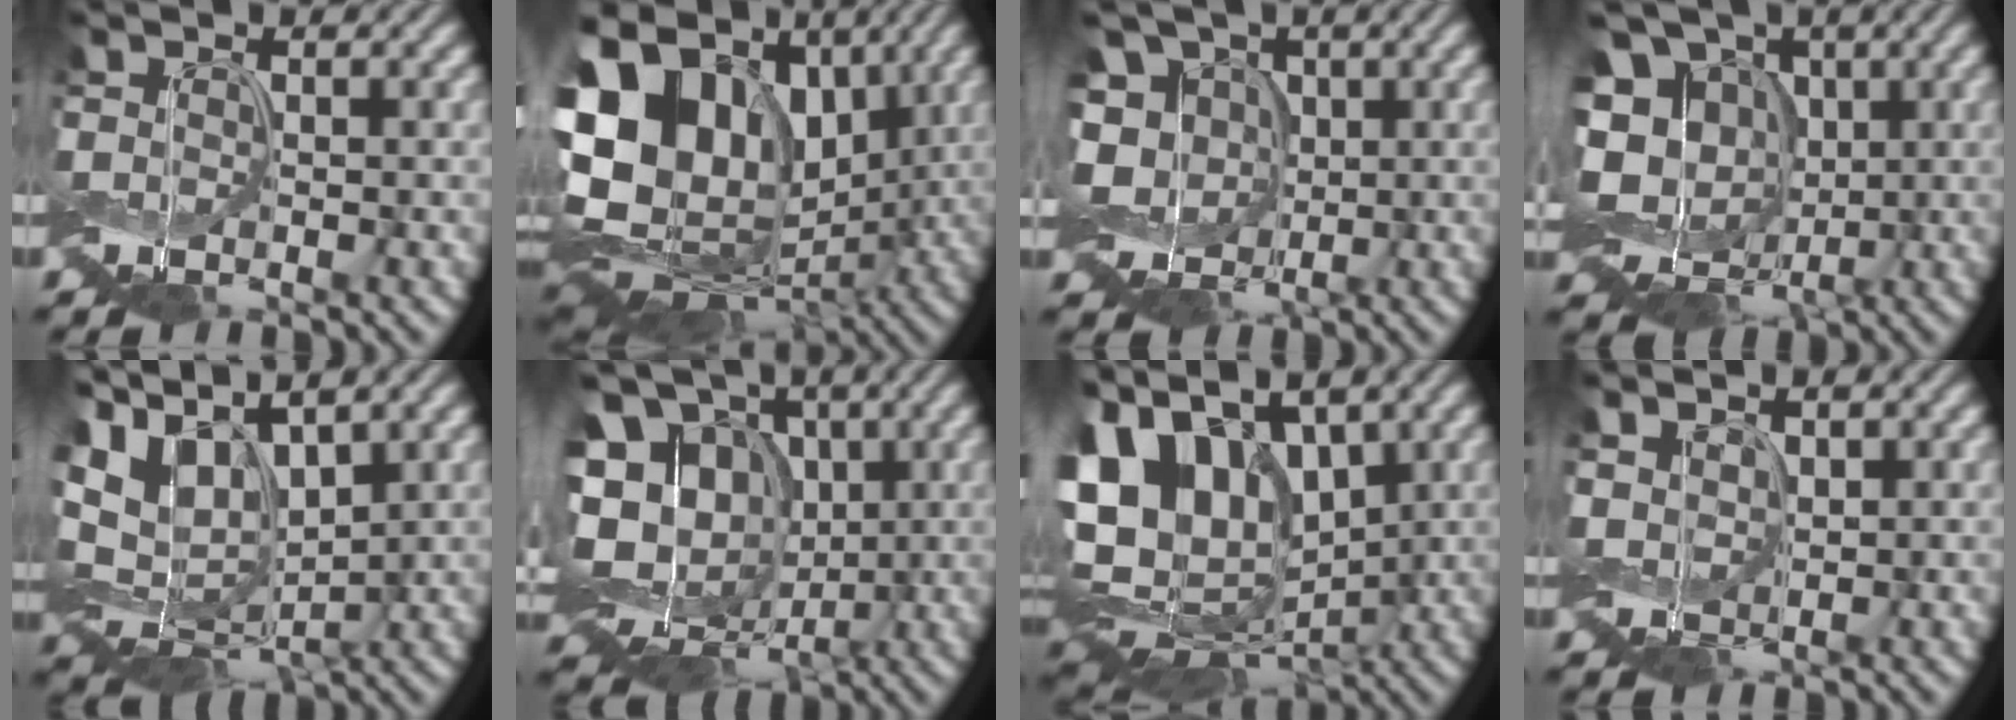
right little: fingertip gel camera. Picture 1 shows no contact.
{"total": 17.1, "force": [2.2, 12.9, 11.1], "torque": [-0.198, 0.018, 0.050]}
{"total": 11.6, "force": [1.1, 9.8, 6.2], "torque": [-0.138, 0.011, -0.004]}
{"total": 15.6, "force": [2.2, 12.7, 8.8], "torque": [-0.209, 0.003, 0.033]}
{"total": 11.4, "force": [4.0, 7.0, 8.0], "torque": [-0.160, 0.015, 0.078]}
{"total": 17.2, "force": [2.8, 13.5, 10.2], "torque": [-0.225, 0.015, 0.047]}
{"total": 14.9, "force": [1.7, 10.2, 10.8], "torque": [-0.182, 0.009, 0.034]}
{"total": 2.0, "force": [0.5, 1.5, 1.2], "torque": [-0.032, 0.000, 0.004]}